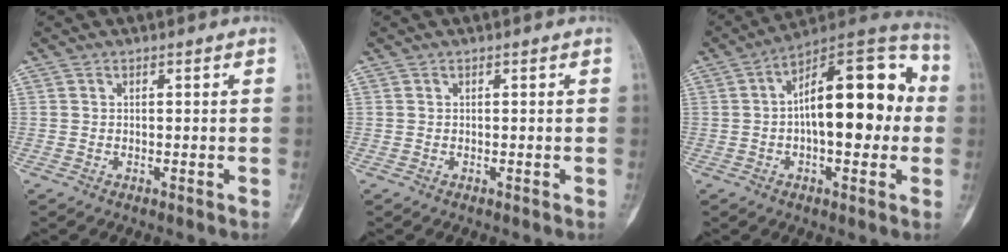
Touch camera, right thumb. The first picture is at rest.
{"total": 0.0}
{"total": 20.9, "force": [1.0, 9.5, 18.5], "torque": [-0.249, 0.036, 0.005]}